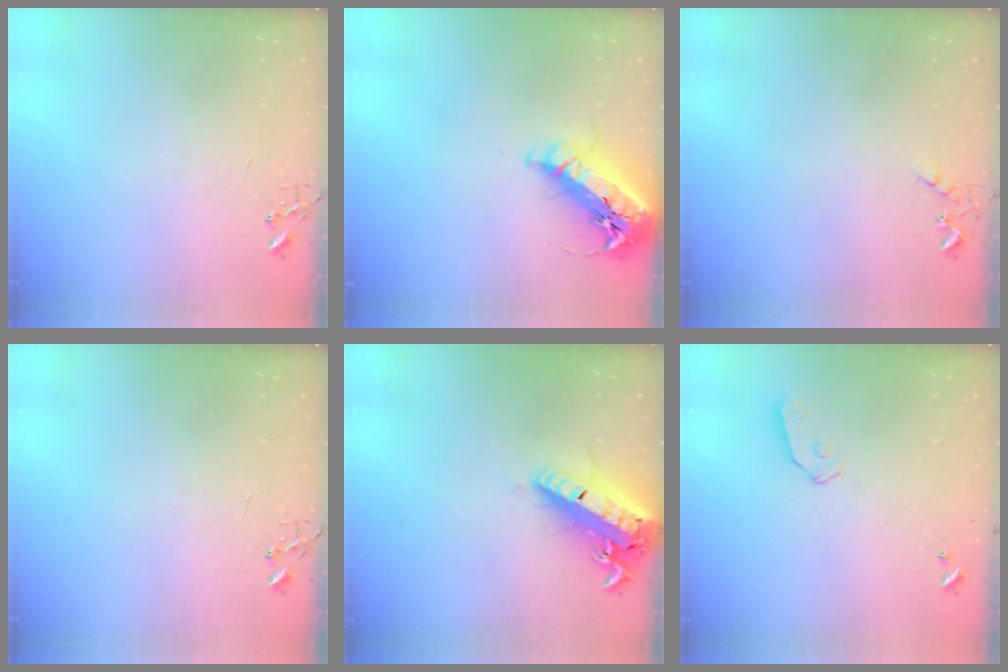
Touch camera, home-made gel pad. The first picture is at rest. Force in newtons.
{"total": 21.2, "press": 20.8, "slide": 4.0}
{"total": 4.8, "press": 4.7, "slide": 0.8}
{"total": 0.0}
{"total": 20.0, "press": 19.7, "slide": 4.0}
{"total": 5.5, "press": 5.5, "slide": 0.2}